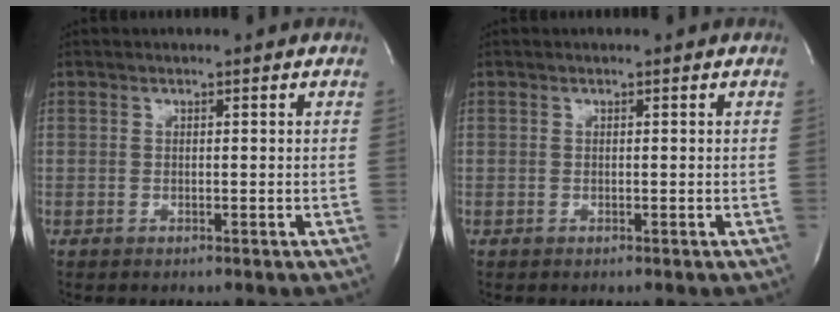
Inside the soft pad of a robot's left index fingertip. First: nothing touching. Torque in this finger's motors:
{"motor_torque": [0.00, 0.00, 0.00, 0.00]}